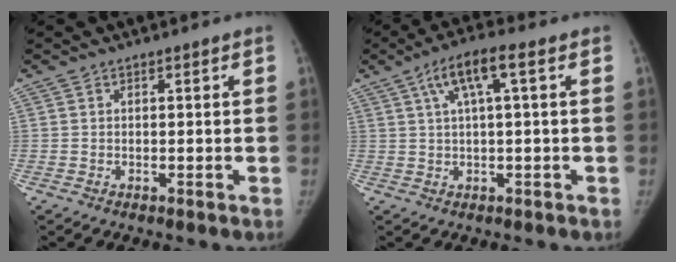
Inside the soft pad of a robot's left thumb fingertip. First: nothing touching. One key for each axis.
{"total": 6.8, "fx": 2.2, "fy": 1.3, "fz": 6.3, "tx": -0.132, "ty": 0.020, "tz": 0.038}